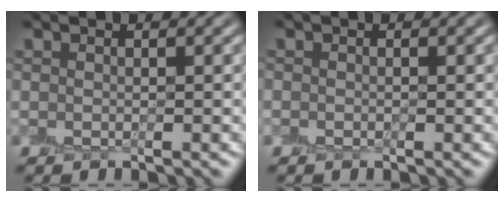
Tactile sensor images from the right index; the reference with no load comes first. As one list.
[{"total": 0.0}]